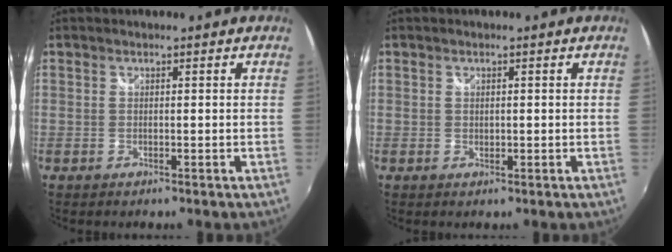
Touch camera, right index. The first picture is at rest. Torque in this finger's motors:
{"motor_torque": [-0.12, 0.03, -0.08, -0.01]}